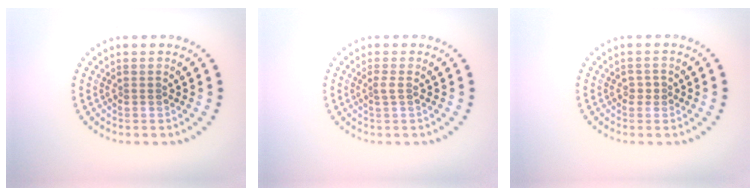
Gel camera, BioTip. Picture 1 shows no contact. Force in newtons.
{"total": 1.0, "press": 0.7, "slide": 0.7}
{"total": 0.9, "press": 0.9, "slide": 0.2}